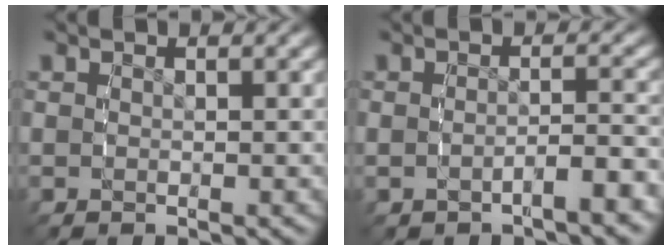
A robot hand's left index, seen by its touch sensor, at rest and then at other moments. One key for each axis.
{"total": 2.3, "fx": -1.5, "fy": 0.6, "fz": 1.6, "tx": -0.026, "ty": 0.009, "tz": -0.032}